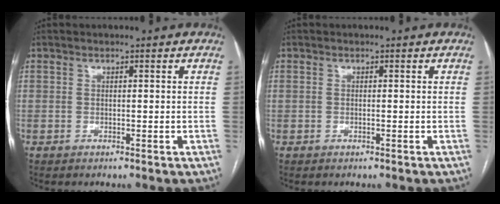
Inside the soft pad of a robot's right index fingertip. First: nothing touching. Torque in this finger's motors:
{"motor_torque": [0.14, 0.05, -0.02, 0.00]}